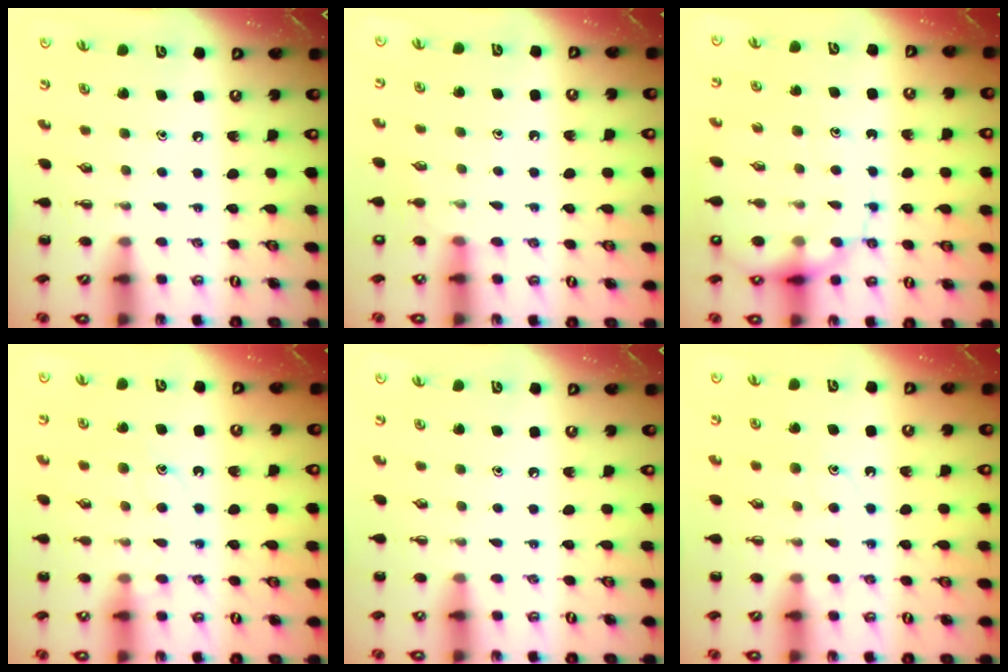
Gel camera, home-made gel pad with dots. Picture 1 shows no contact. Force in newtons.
{"total": 7.7, "press": 7.6, "slide": 1.5}
{"total": 14.3, "press": 13.9, "slide": 3.3}
{"total": 11.5, "press": 11.5, "slide": 0.7}
{"total": 5.8, "press": 5.5, "slide": 1.9}
{"total": 10.3, "press": 10.3, "slide": 0.7}